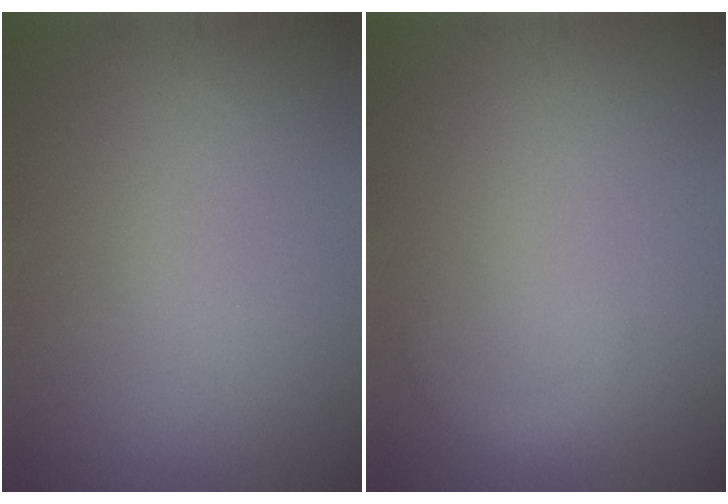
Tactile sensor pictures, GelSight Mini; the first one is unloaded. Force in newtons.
{"total": 1.0, "press": 1.0, "slide": 0.1}